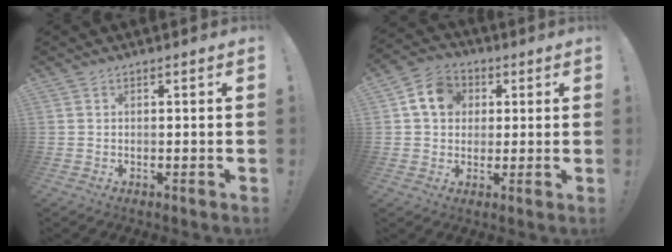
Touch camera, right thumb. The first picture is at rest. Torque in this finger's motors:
{"motor_torque": [1.12, 1.28, 0.36, -0.34, 0.26]}